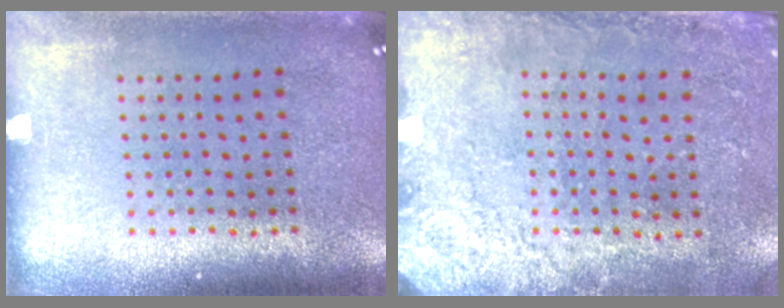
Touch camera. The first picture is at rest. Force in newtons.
{"total": 2.5, "press": 2.1, "slide": 1.3}